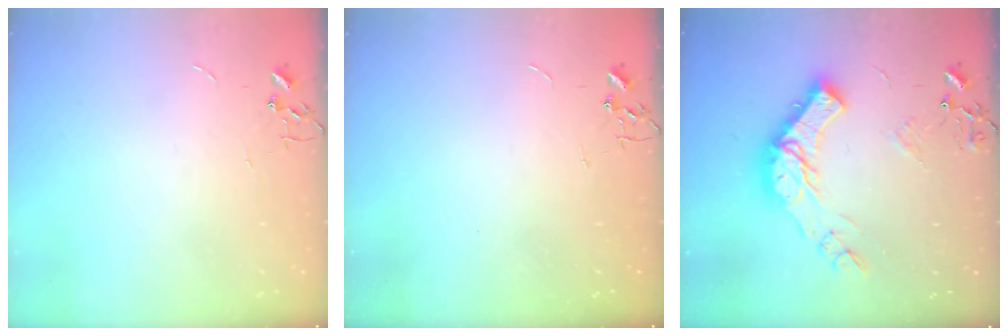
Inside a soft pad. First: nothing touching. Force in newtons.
{"total": 0.0}
{"total": 19.1, "press": 19.0, "slide": 2.2}